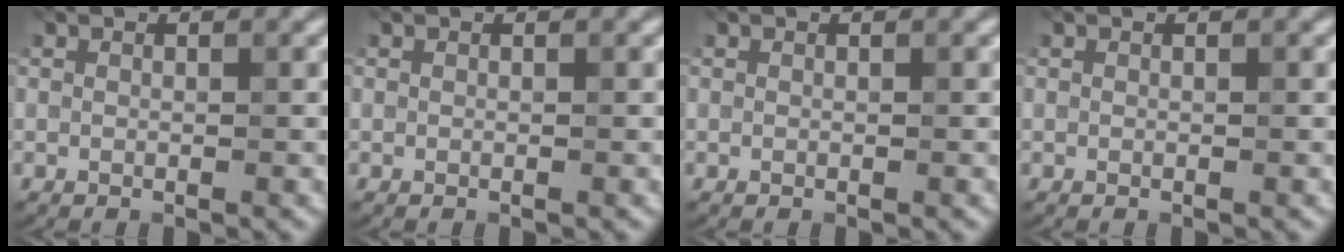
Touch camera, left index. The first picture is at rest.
{"total": 0.0}
{"total": 0.0}
{"total": 0.0}